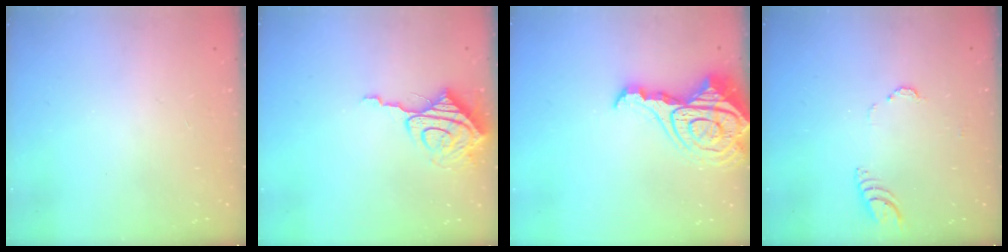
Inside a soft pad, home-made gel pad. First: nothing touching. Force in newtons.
{"total": 9.6, "press": 9.6, "slide": 0.5}
{"total": 17.8, "press": 17.7, "slide": 2.0}
{"total": 3.6, "press": 3.6, "slide": 0.5}